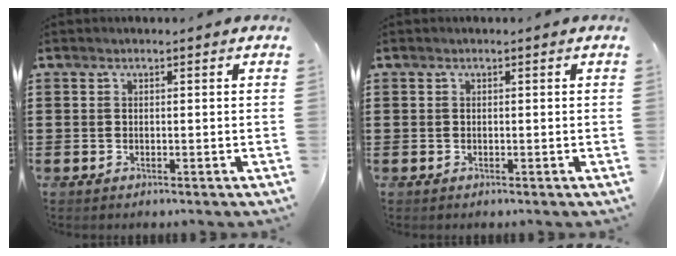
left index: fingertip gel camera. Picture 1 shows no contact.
{"total": 0.0}